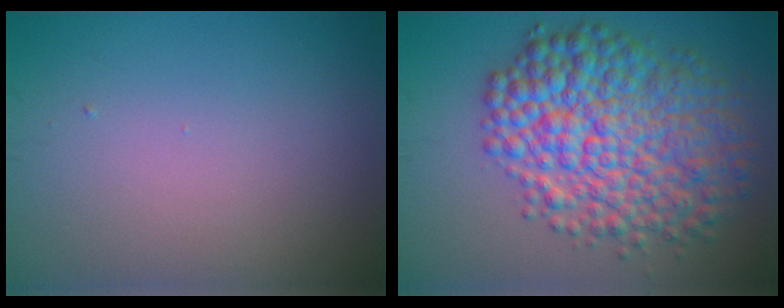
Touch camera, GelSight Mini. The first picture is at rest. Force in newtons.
{"total": 10.0, "press": 10.0, "slide": 0.1}